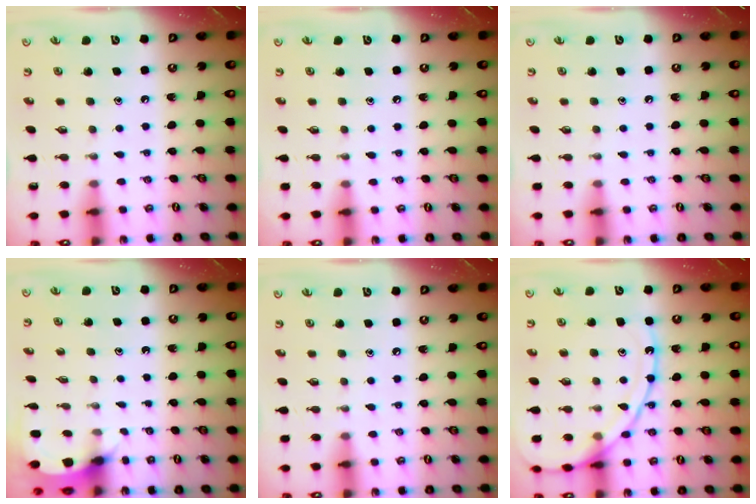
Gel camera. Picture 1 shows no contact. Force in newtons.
{"total": 2.5, "press": 2.4, "slide": 0.4}
{"total": 2.8, "press": 2.7, "slide": 0.4}
{"total": 2.5, "press": 2.5, "slide": 0.1}
{"total": 2.6, "press": 2.6, "slide": 0.3}
{"total": 13.7, "press": 13.6, "slide": 1.2}